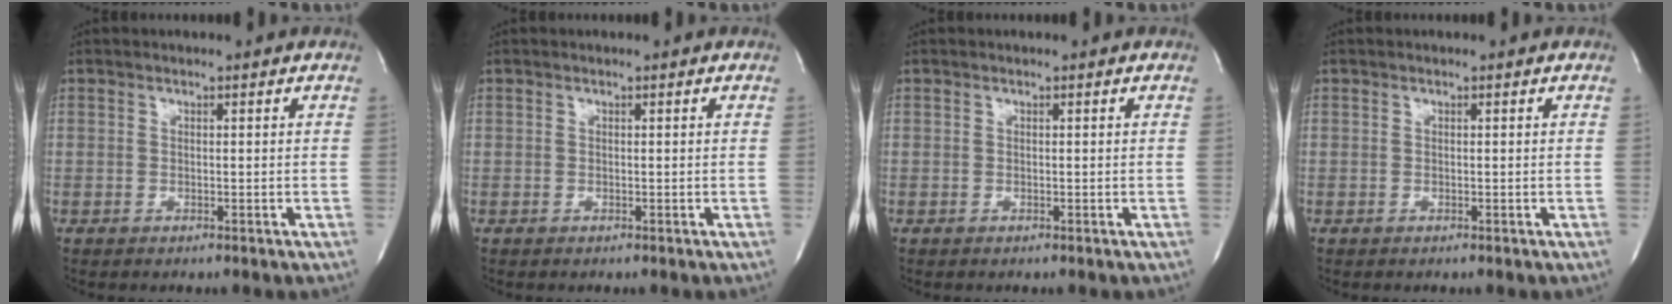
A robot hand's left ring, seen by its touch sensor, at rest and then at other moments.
{"total": 0.0}
{"total": 0.0}
{"total": 0.0}